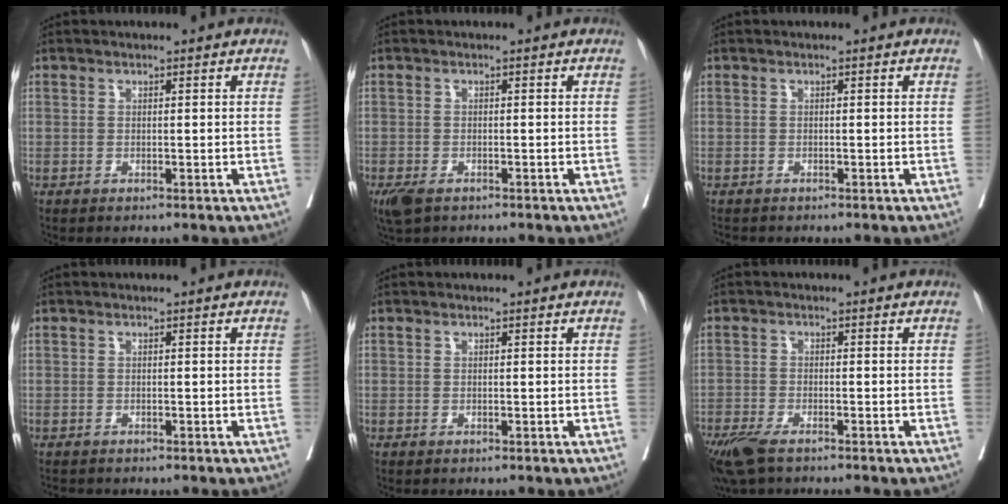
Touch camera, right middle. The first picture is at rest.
{"total": 4.0, "force": [-2.6, 1.8, 2.4], "torque": [-0.051, -0.012, -0.044]}
{"total": 1.4, "force": [-1.3, 0.3, 0.4], "torque": [-0.012, -0.003, -0.017]}
{"total": 1.6, "force": [-1.5, 0.4, 0.5], "torque": [-0.014, -0.003, -0.020]}
{"total": 0.0}
{"total": 6.9, "force": [-5.2, 1.7, 4.2], "torque": [-0.079, -0.016, -0.095]}